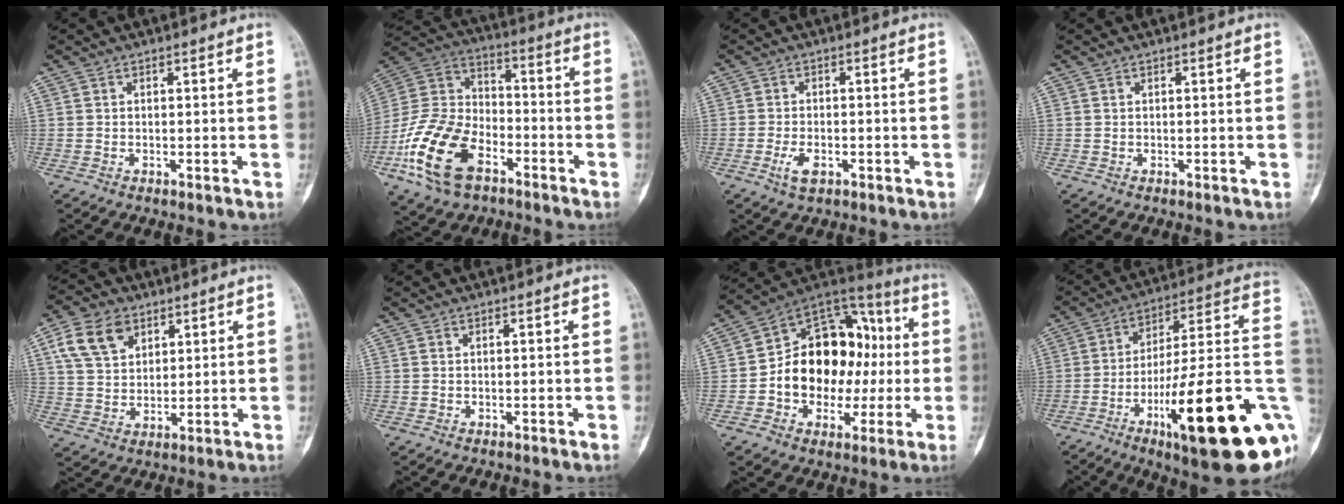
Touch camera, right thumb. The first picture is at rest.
{"total": 18.9, "force": [-8.9, 11.2, 12.2], "torque": [-0.239, 0.052, -0.172]}
{"total": 3.7, "force": [-1.6, 1.9, 2.7], "torque": [-0.054, 0.004, -0.026]}
{"total": 0.0}
{"total": 10.0, "force": [4.8, 6.9, 5.5], "torque": [-0.086, -0.008, 0.094]}
{"total": 0.0}
{"total": 21.2, "force": [-0.8, 15.6, 14.3], "torque": [-0.161, 0.049, -0.008]}
{"total": 30.5, "force": [-9.3, 7.2, 28.1], "torque": [-0.352, 0.028, -0.133]}